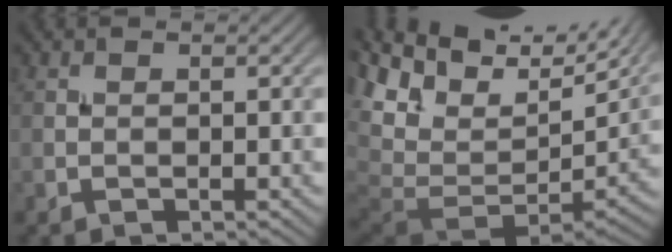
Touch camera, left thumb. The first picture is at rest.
{"total": 16.3, "force": [3.0, 9.8, 12.7], "torque": [-0.218, -0.010, 0.113]}